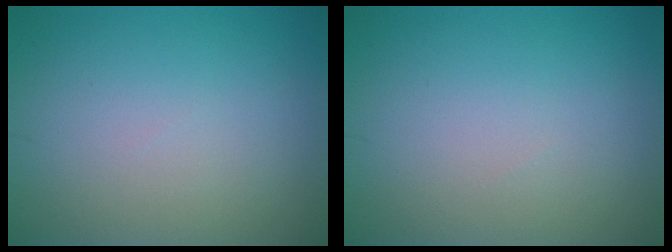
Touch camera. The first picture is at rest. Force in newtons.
{"total": 0.0}